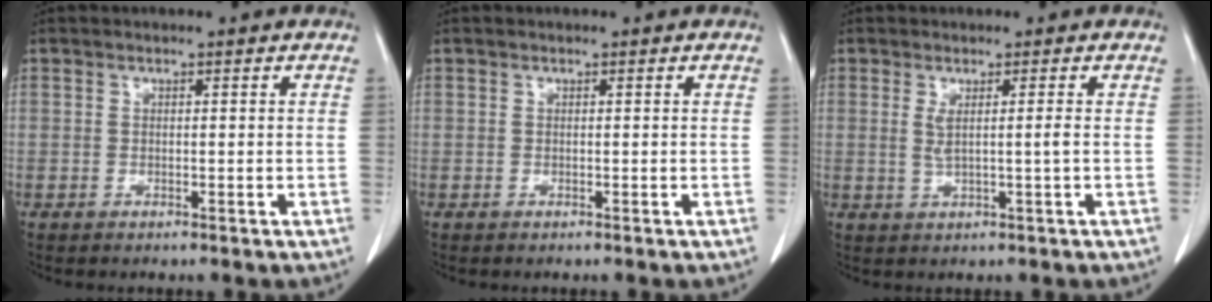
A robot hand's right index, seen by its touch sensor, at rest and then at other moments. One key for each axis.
{"total": 0.0}
{"total": 2.4, "fx": 0.4, "fy": -0.4, "fz": 2.4, "tx": -0.047, "ty": -0.004, "tz": 0.009}